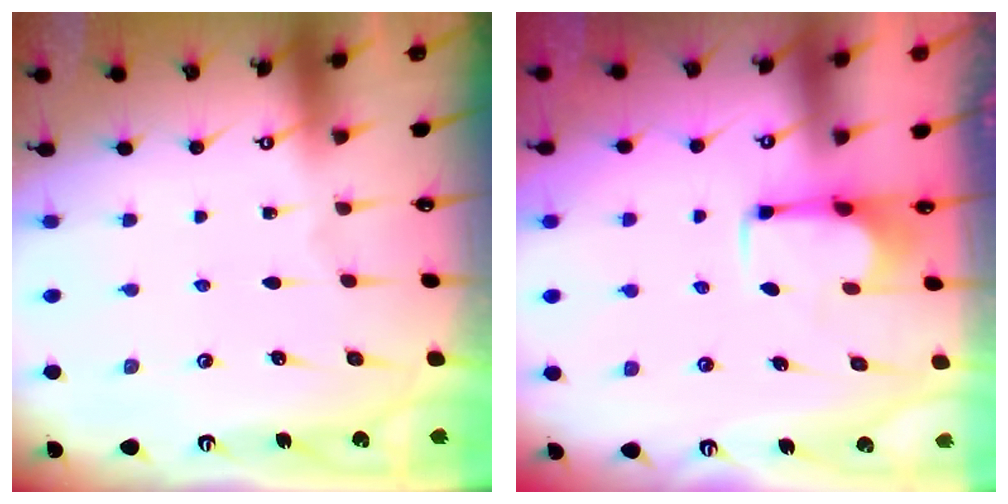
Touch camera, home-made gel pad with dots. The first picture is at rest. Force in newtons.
{"total": 2.5, "press": 2.3, "slide": 0.8}